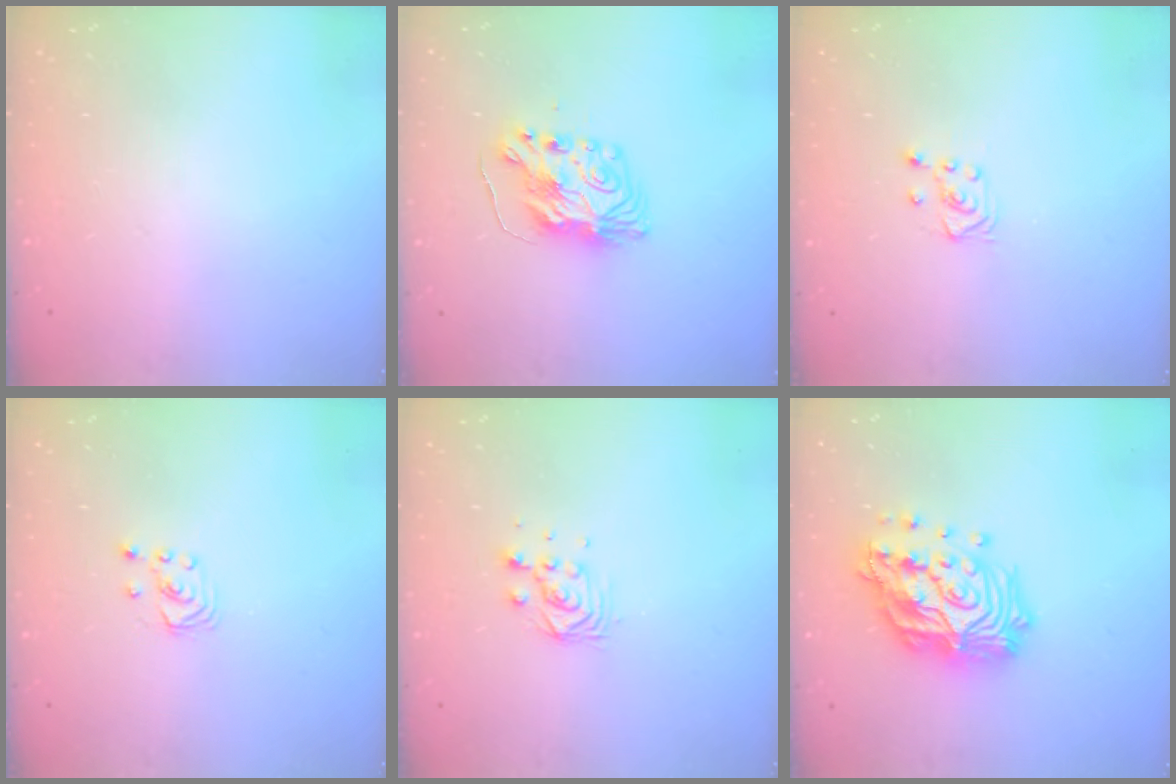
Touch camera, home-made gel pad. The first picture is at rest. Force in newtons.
{"total": 9.0, "press": 9.0, "slide": 0.6}
{"total": 3.5, "press": 3.4, "slide": 0.8}
{"total": 1.9, "press": 1.9, "slide": 0.2}
{"total": 4.7, "press": 4.6, "slide": 0.6}
{"total": 21.5, "press": 21.3, "slide": 2.7}